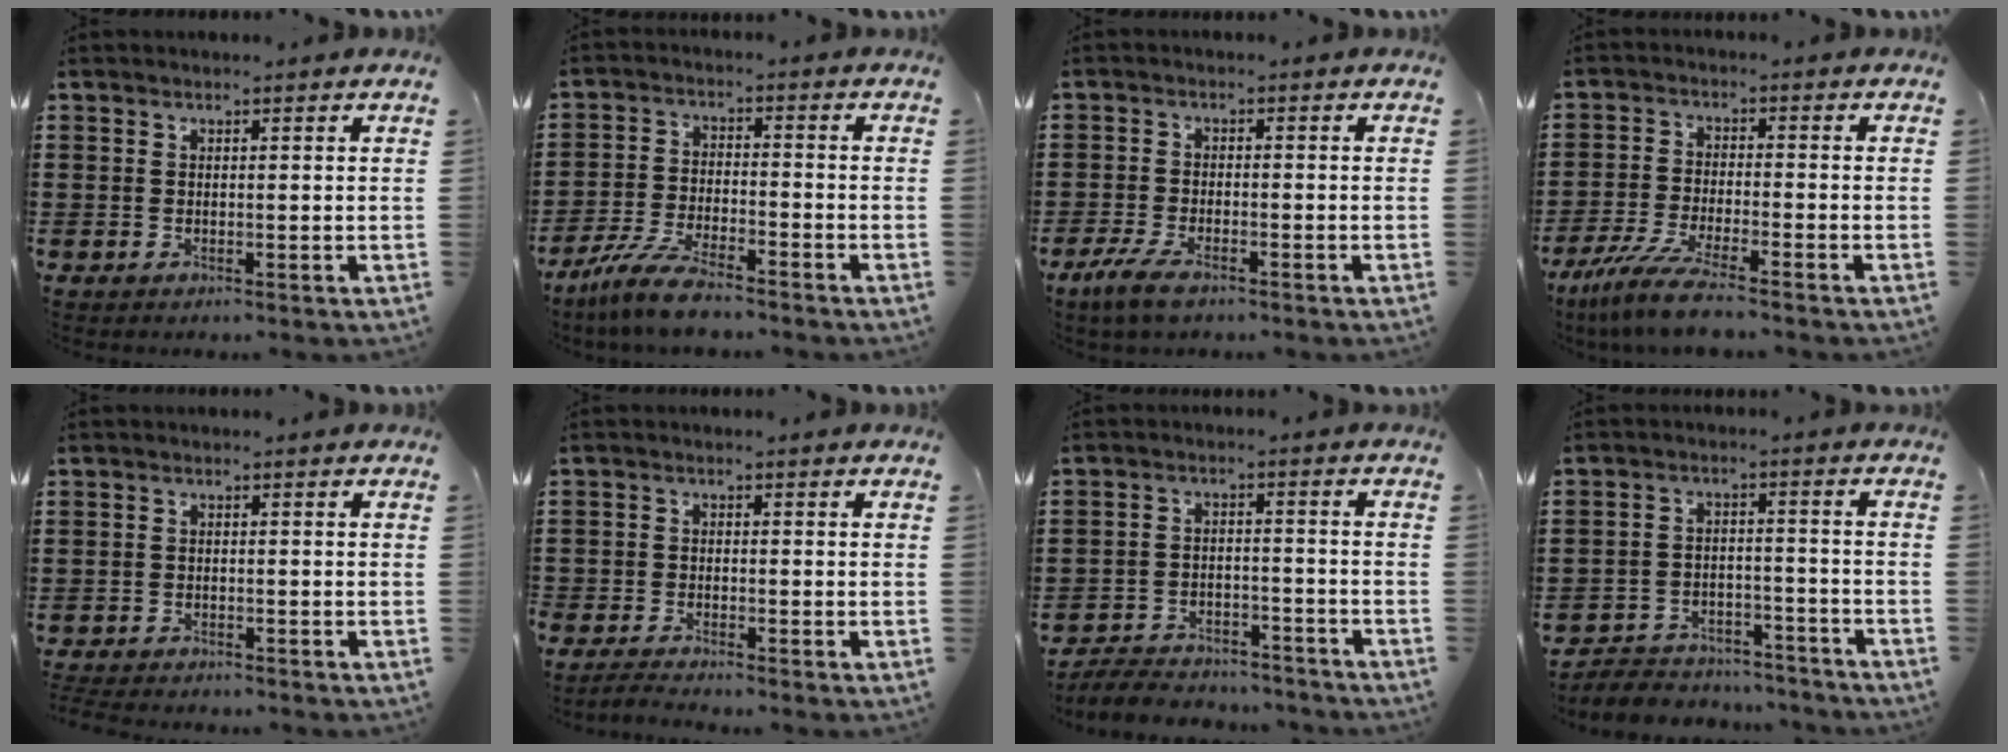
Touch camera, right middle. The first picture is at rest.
{"total": 6.8, "force": [-5.8, 0.7, 3.5], "torque": [-0.088, -0.009, -0.116]}
{"total": 3.9, "force": [-2.6, 1.2, 2.6], "torque": [-0.072, -0.004, -0.057]}
{"total": 6.9, "force": [-5.8, 0.0, 3.7], "torque": [-0.091, -0.018, -0.114]}
{"total": 1.9, "force": [-1.9, 0.1, 0.1], "torque": [-0.006, 0.000, -0.040]}
{"total": 2.3, "force": [-2.3, 0.0, 0.3], "torque": [-0.008, 0.001, -0.048]}
{"total": 5.3, "force": [-5.2, 0.8, 0.6], "torque": [-0.015, 0.010, -0.106]}
{"total": 4.6, "force": [-4.5, 1.0, 0.1], "torque": [-0.012, 0.008, -0.098]}